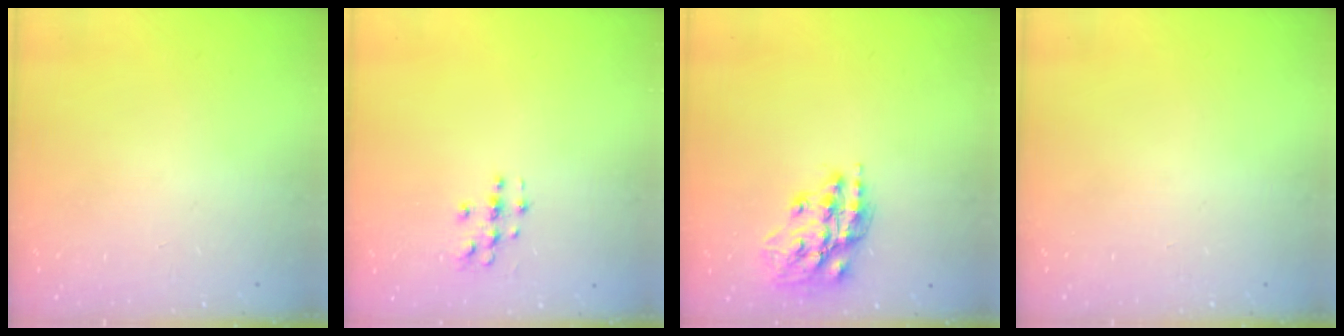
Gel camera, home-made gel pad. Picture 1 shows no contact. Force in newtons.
{"total": 3.1, "press": 3.0, "slide": 0.3}
{"total": 16.1, "press": 16.1, "slide": 1.5}
{"total": 0.0}